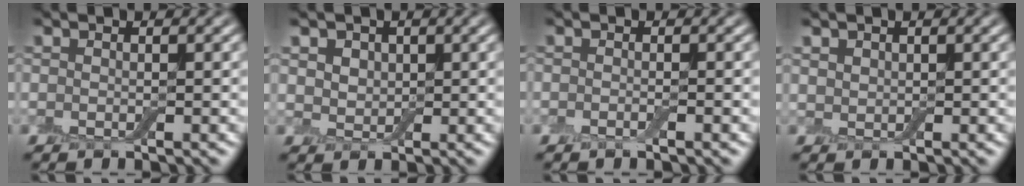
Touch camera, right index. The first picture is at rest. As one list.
[{"total": 3.4, "force": [1.6, 2.4, 1.6], "torque": [-0.040, 0.009, 0.023]}, {"total": 0.6, "force": [-0.4, 0.1, 0.5], "torque": [-0.007, -0.002, -0.007]}, {"total": 1.0, "force": [0.7, 0.8, 0.2], "torque": [-0.004, 0.000, 0.016]}]